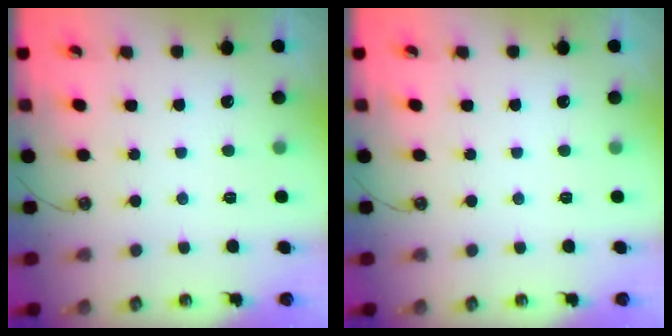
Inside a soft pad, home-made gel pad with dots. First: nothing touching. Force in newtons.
{"total": 0.0}